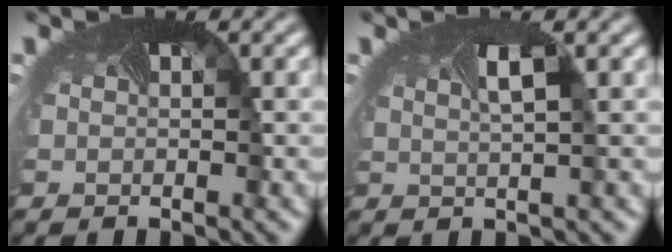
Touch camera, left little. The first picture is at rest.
{"total": 1.5, "force": [0.6, 0.0, 1.4], "torque": [-0.020, 0.000, 0.009]}